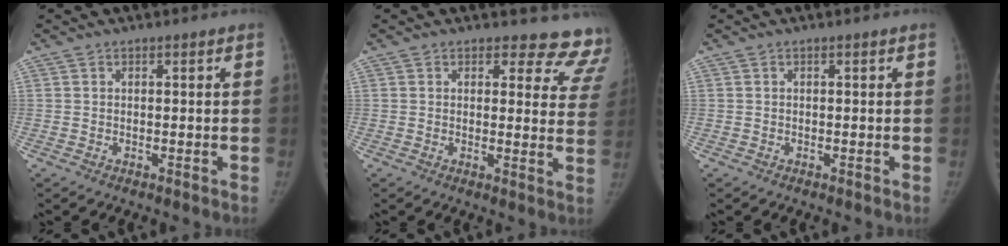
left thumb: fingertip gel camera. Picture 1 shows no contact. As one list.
[{"total": 12.5, "force": [11.8, 4.3, 0.6], "torque": [0.053, -0.104, 0.091]}, {"total": 0.0}]